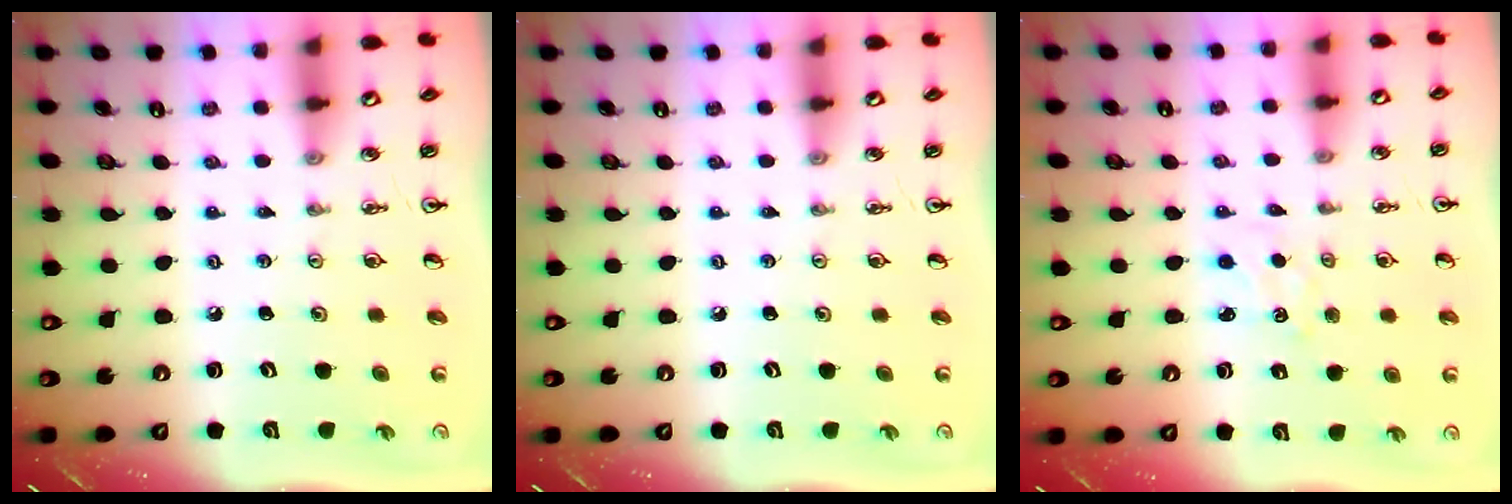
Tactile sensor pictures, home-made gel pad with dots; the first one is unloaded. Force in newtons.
{"total": 0.0}
{"total": 2.5, "press": 2.5, "slide": 0.4}